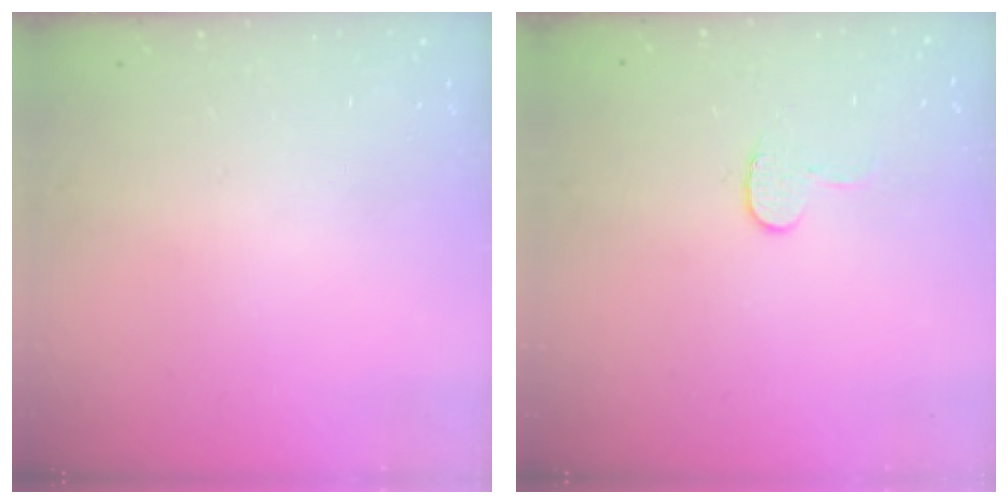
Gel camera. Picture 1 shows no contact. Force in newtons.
{"total": 6.2, "press": 6.1, "slide": 0.6}